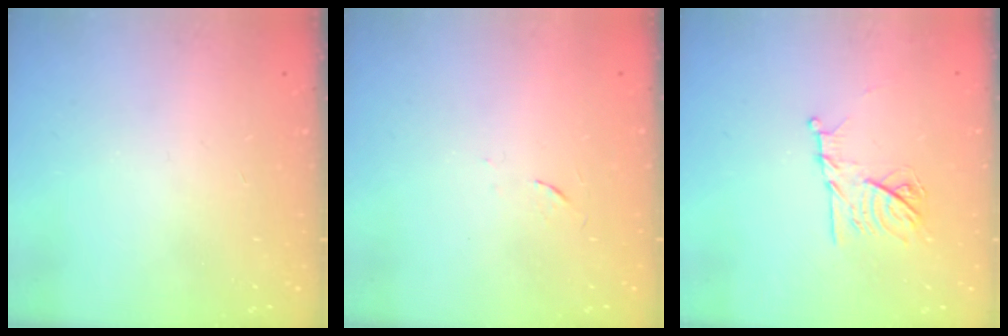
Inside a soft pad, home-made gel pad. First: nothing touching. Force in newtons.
{"total": 3.7, "press": 3.4, "slide": 1.3}
{"total": 11.7, "press": 11.7, "slide": 0.1}